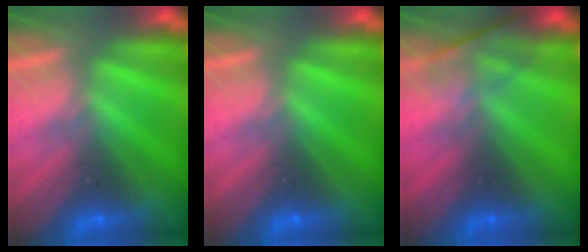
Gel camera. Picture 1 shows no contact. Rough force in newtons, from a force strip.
{"total": 0.0}
{"total": 2.3}